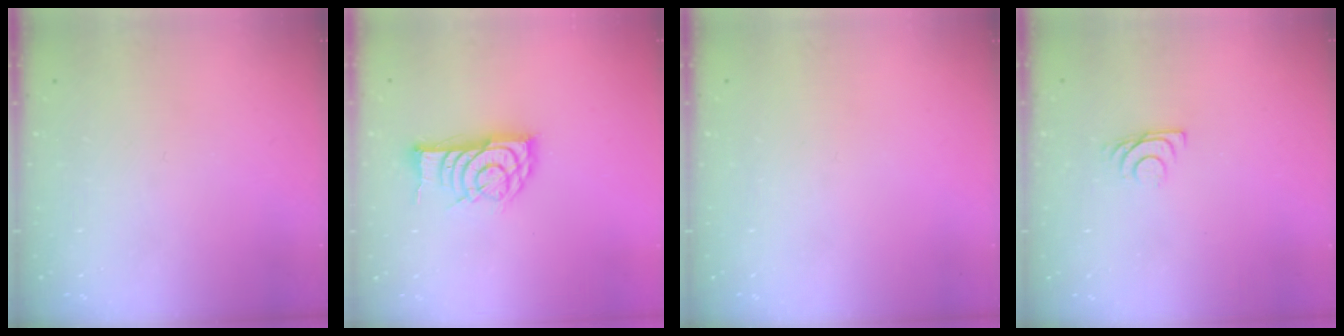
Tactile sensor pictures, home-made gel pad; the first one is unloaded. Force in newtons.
{"total": 13.1, "press": 13.1, "slide": 0.5}
{"total": 0.0}
{"total": 5.4, "press": 5.3, "slide": 0.7}